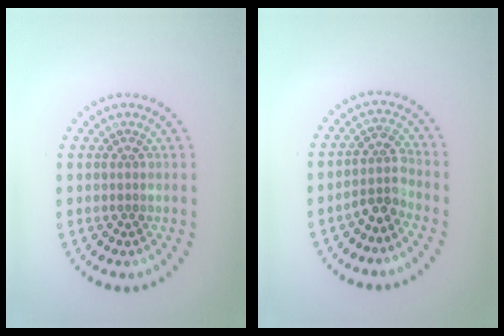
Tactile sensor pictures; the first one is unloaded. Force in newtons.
{"total": 2.5, "press": 1.9, "slide": 1.6}